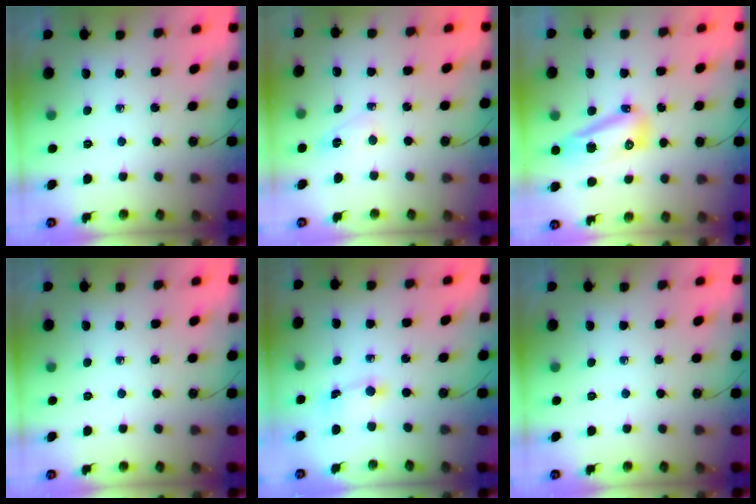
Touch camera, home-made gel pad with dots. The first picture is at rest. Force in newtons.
{"total": 4.0, "press": 4.0, "slide": 0.6}
{"total": 10.0, "press": 9.9, "slide": 1.1}
{"total": 0.0}
{"total": 1.5, "press": 1.5, "slide": 0.2}
{"total": 0.0}